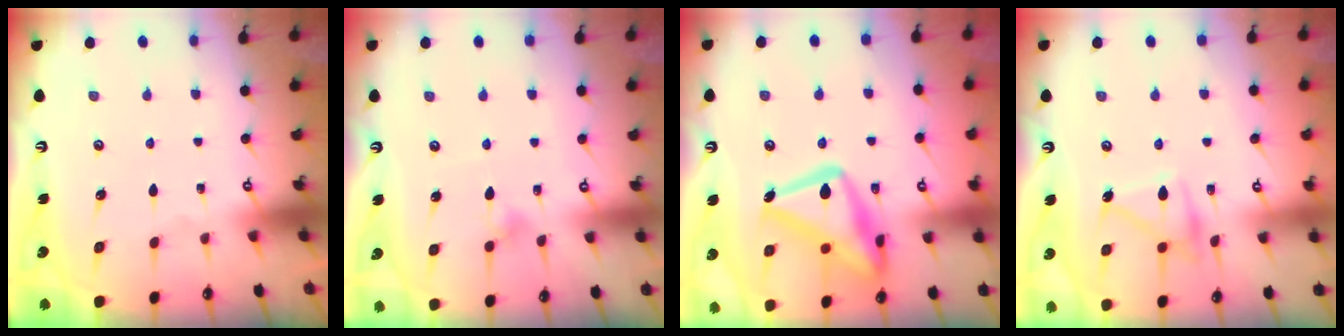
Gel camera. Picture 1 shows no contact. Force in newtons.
{"total": 4.9, "press": 4.7, "slide": 1.4}
{"total": 21.7, "press": 21.7, "slide": 1.6}
{"total": 13.6, "press": 13.6, "slide": 0.9}